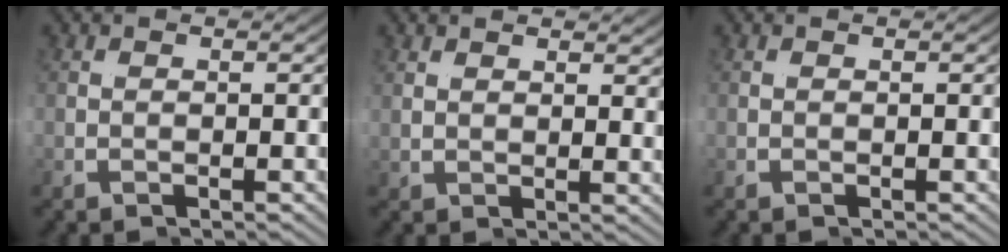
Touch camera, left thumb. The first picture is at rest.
{"total": 1.6, "force": [1.5, -0.1, 0.3], "torque": [0.004, 0.008, 0.024]}
{"total": 0.0}